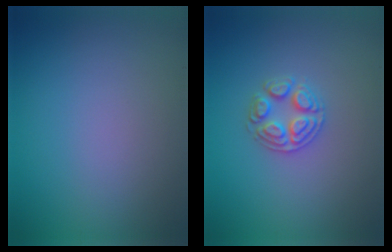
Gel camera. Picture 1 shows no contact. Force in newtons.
{"total": 2.6, "press": 2.5, "slide": 0.5}